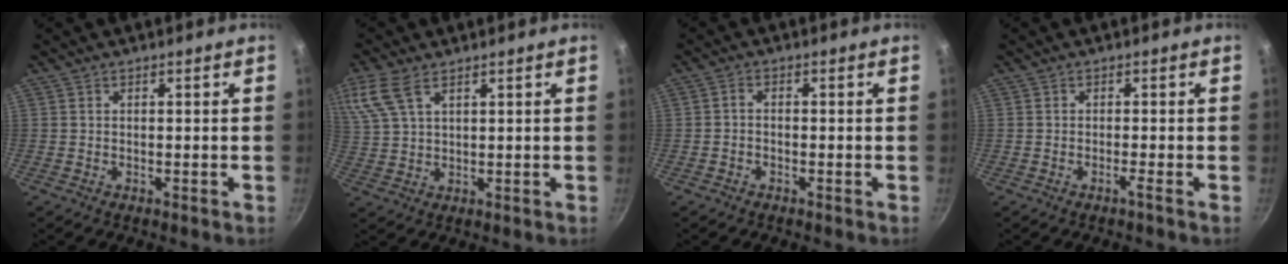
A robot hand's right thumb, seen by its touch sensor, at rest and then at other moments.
{"total": 9.4, "force": [5.4, 4.7, 6.1], "torque": [-0.138, 0.012, 0.114]}
{"total": 1.5, "force": [-0.8, 0.9, 0.9], "torque": [-0.017, 0.012, -0.019]}
{"total": 1.0, "force": [-0.6, -0.3, 0.8], "torque": [-0.022, 0.005, -0.012]}